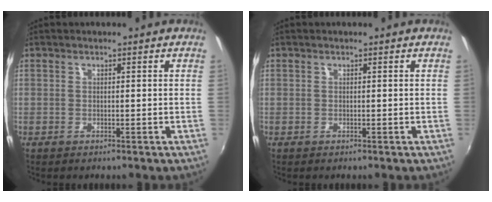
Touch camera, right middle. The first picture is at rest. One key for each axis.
{"total": 0.0}